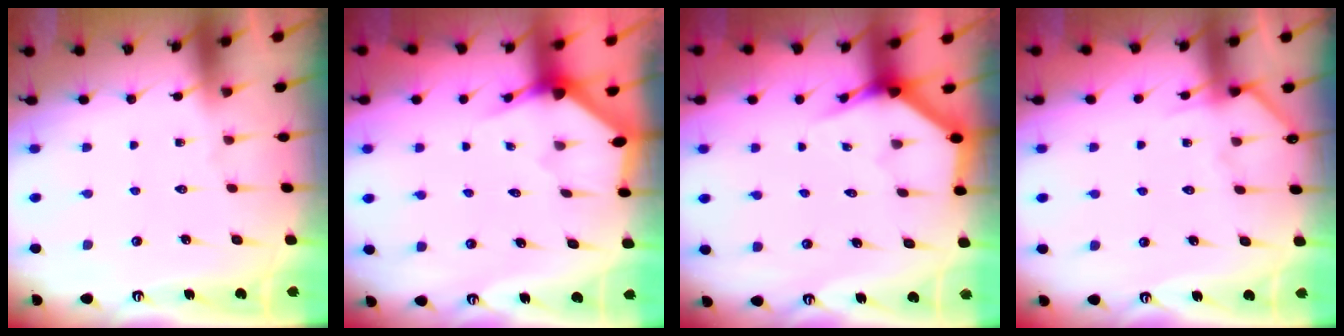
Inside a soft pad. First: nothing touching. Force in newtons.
{"total": 2.5, "press": 2.5, "slide": 0.1}
{"total": 3.9, "press": 3.9, "slide": 0.4}
{"total": 6.0, "press": 5.9, "slide": 0.7}